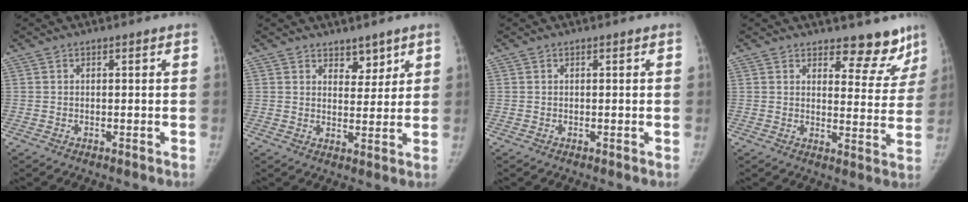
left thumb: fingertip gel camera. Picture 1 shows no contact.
{"total": 4.1, "force": [3.1, 2.4, 1.2], "torque": [0.015, -0.022, 0.051]}
{"total": 0.0}
{"total": 8.7, "force": [7.4, 3.7, 2.7], "torque": [0.015, -0.058, 0.088]}